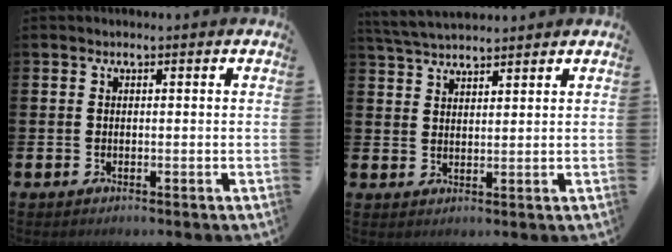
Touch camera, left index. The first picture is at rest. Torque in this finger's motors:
{"motor_torque": [0.84, -0.71, 0.11, 0.03]}